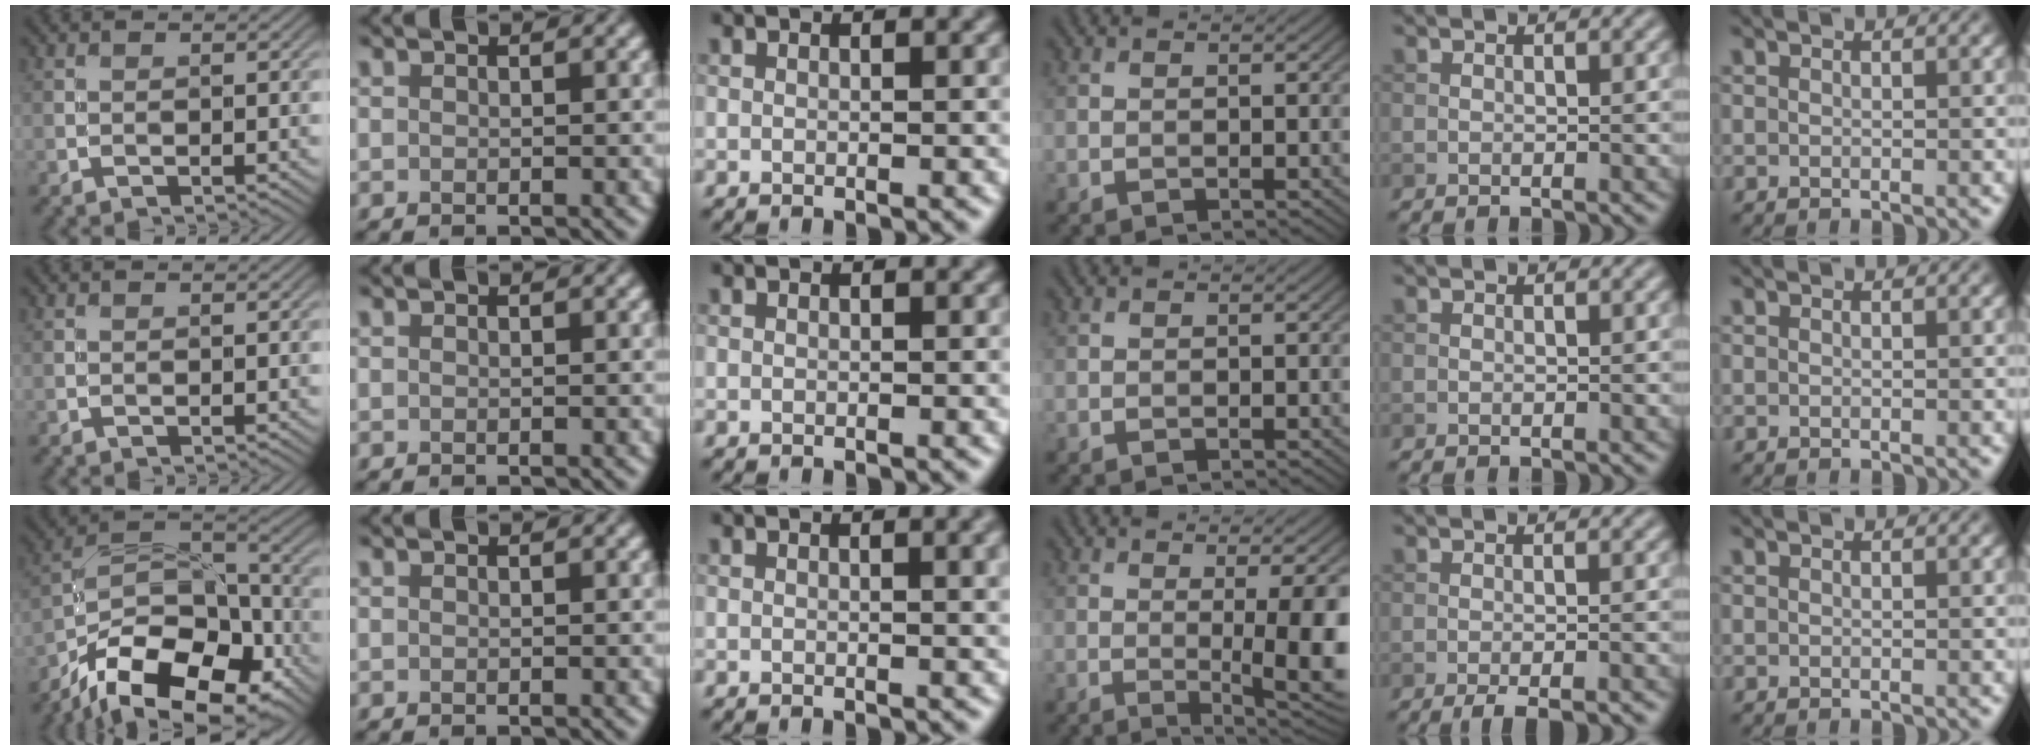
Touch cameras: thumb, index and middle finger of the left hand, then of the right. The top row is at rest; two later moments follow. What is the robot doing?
{"motion": "screw", "object": "medicine bottle"}